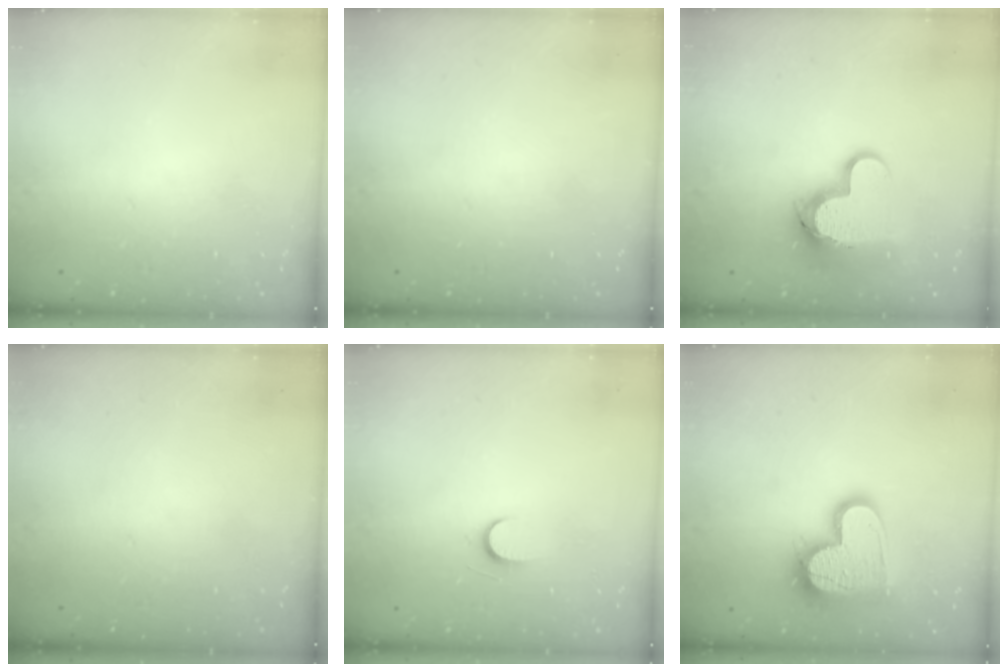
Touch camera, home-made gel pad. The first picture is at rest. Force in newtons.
{"total": 0.0}
{"total": 13.2, "press": 13.2, "slide": 0.9}
{"total": 0.0}
{"total": 4.9, "press": 4.8, "slide": 0.5}
{"total": 16.4, "press": 16.3, "slide": 1.2}